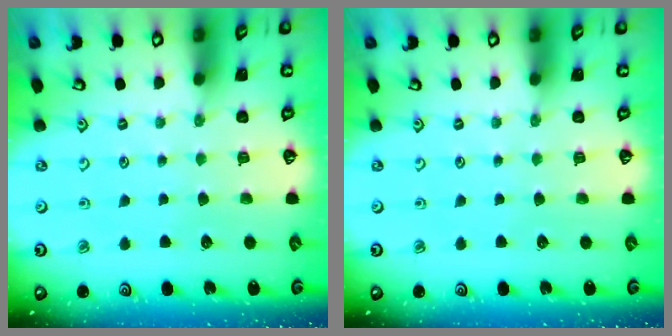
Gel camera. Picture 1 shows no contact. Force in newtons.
{"total": 0.0}